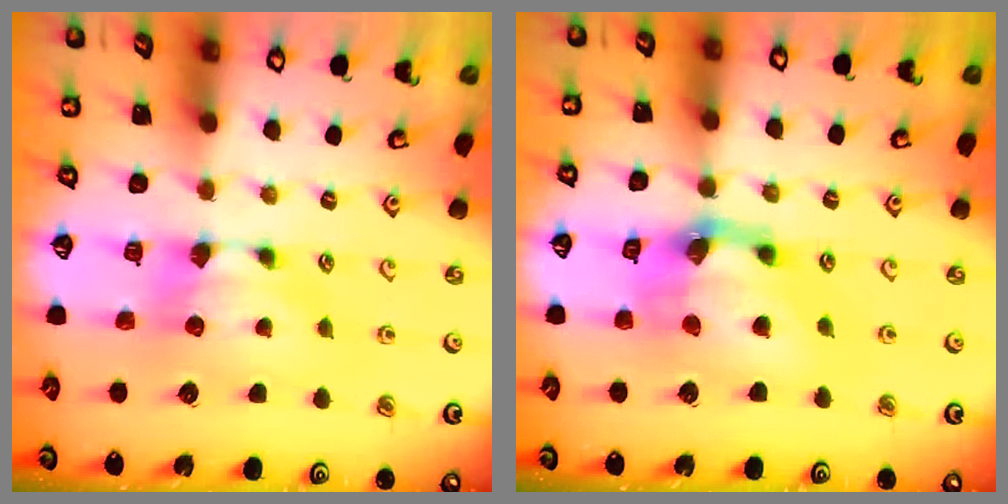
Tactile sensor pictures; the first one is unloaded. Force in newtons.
{"total": 7.1, "press": 6.6, "slide": 2.4}